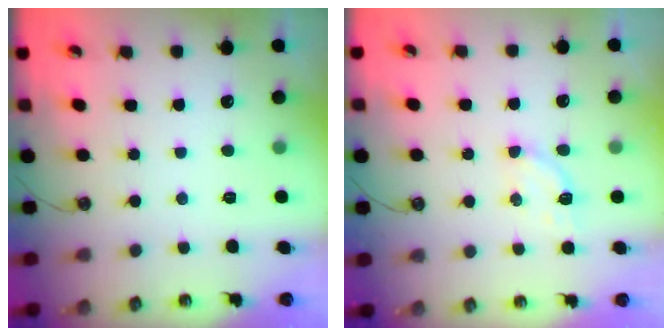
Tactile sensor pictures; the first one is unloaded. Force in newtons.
{"total": 3.1, "press": 3.1, "slide": 0.5}